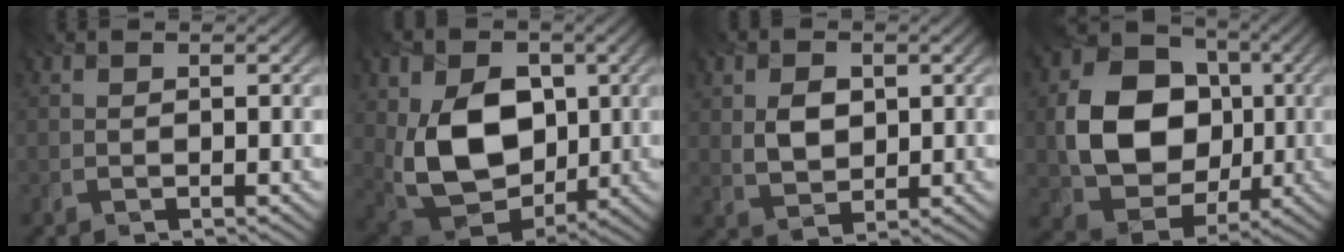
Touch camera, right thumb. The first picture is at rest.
{"total": 13.3, "force": [0.9, 9.5, 9.3], "torque": [-0.188, -0.013, 0.022]}
{"total": 4.4, "force": [1.1, 3.1, 2.9], "torque": [-0.063, -0.001, 0.021]}
{"total": 13.1, "force": [0.1, 10.7, 7.5], "torque": [-0.151, -0.005, -0.001]}